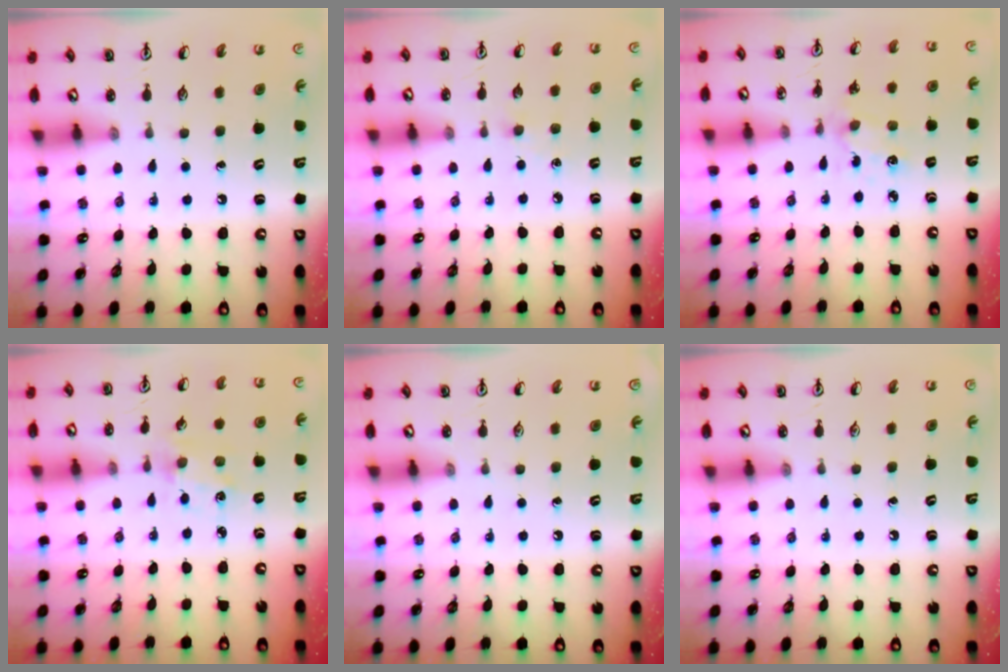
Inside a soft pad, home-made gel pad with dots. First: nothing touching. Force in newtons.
{"total": 2.9, "press": 2.9, "slide": 0.4}
{"total": 2.1, "press": 2.0, "slide": 0.7}
{"total": 1.6, "press": 1.5, "slide": 0.3}
{"total": 0.0}
{"total": 0.0}